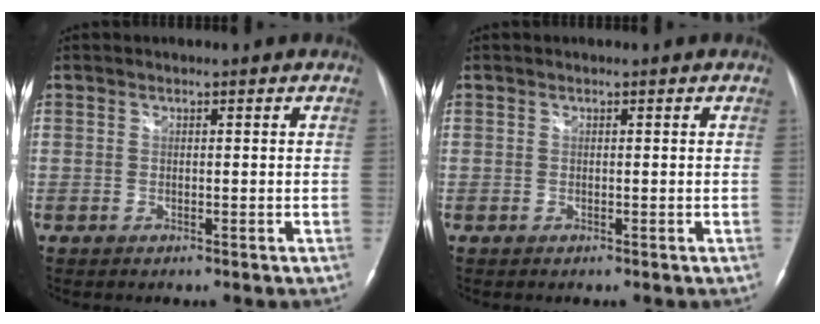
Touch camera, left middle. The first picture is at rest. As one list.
[{"total": 0.0}]